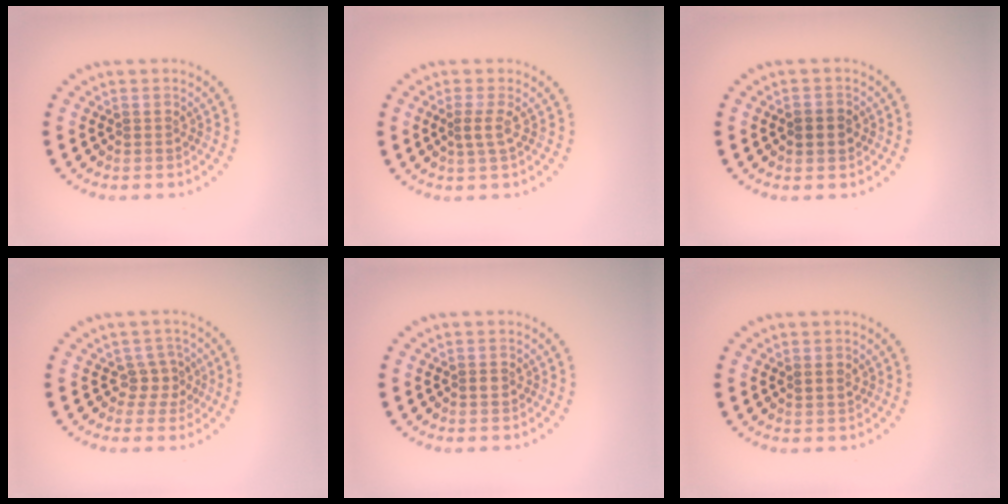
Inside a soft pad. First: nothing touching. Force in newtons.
{"total": 1.6, "press": 1.2, "slide": 1.1}
{"total": 1.9, "press": 1.9, "slide": 0.0}
{"total": 2.1, "press": 1.6, "slide": 1.4}
{"total": 0.8, "press": 0.7, "slide": 0.3}
{"total": 1.1, "press": 1.0, "slide": 0.5}